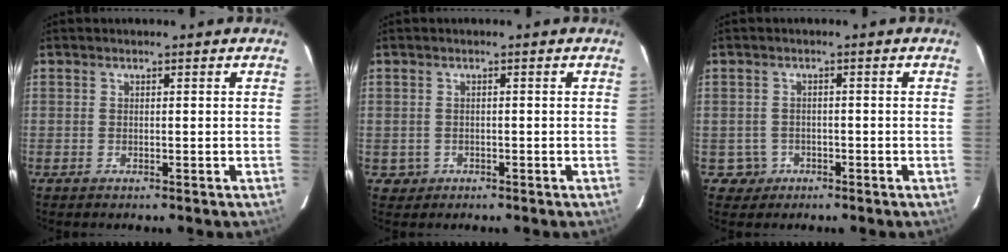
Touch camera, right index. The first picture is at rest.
{"total": 1.8, "force": [-0.6, 1.7, -0.1], "torque": [0.004, 0.007, -0.006]}
{"total": 2.8, "force": [-1.1, 2.6, -0.4], "torque": [0.015, 0.013, -0.016]}